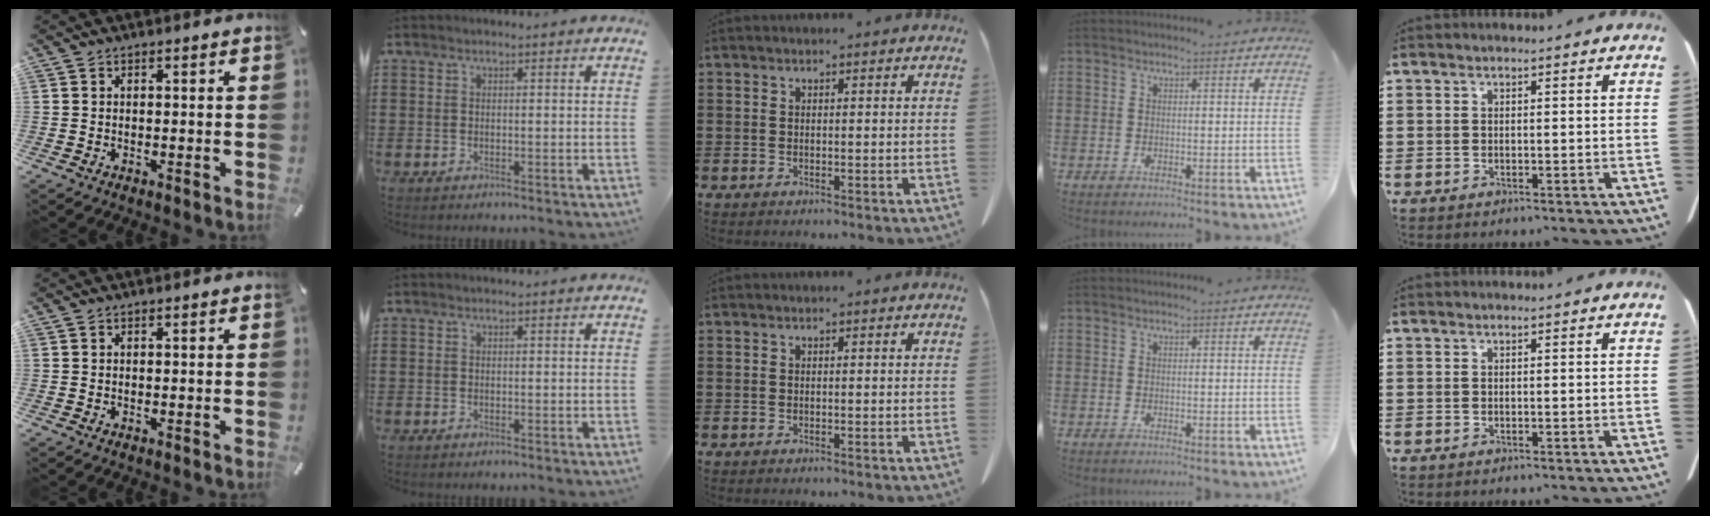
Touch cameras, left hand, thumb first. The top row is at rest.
{}